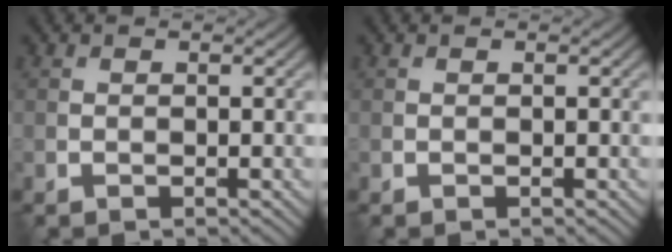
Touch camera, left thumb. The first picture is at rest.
{"total": 0.0}